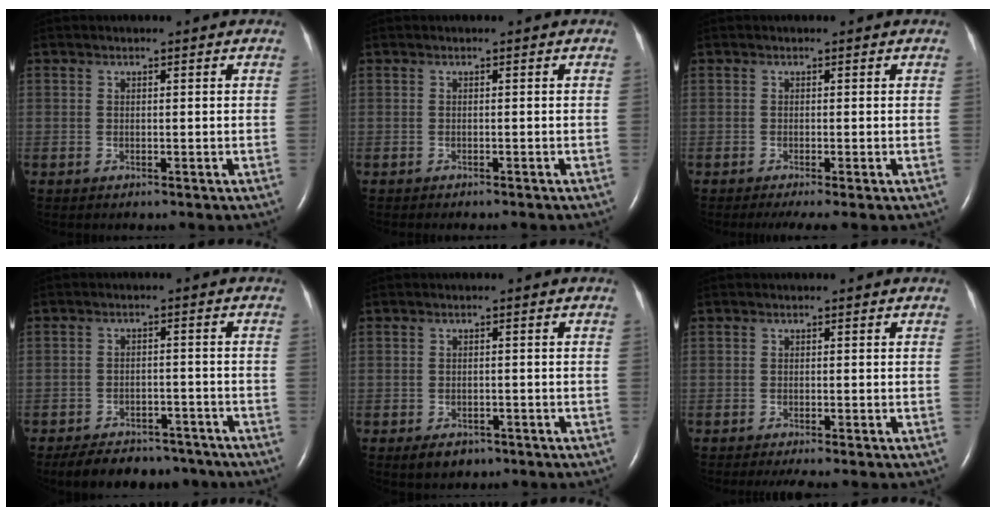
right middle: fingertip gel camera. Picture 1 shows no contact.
{"total": 3.5, "force": [-3.0, 0.7, 1.5], "torque": [-0.023, -0.006, -0.032]}
{"total": 3.0, "force": [-2.2, 0.0, 2.1], "torque": [-0.034, -0.011, -0.033]}
{"total": 11.5, "force": [-9.6, 5.1, 3.8], "torque": [-0.061, 0.003, -0.124]}
{"total": 3.2, "force": [-2.1, 2.0, 1.3], "torque": [-0.024, 0.000, -0.021]}
{"total": 3.3, "force": [-2.8, -0.1, 1.9], "torque": [-0.027, -0.008, -0.040]}